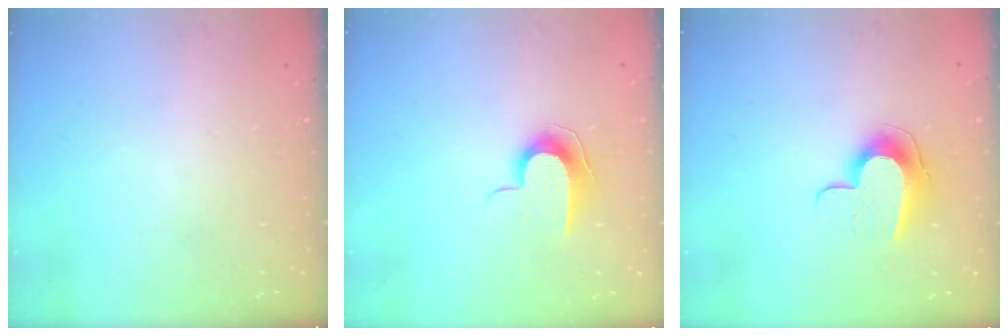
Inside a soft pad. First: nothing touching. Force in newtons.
{"total": 9.2, "press": 9.1, "slide": 1.0}
{"total": 10.4, "press": 10.4, "slide": 0.5}